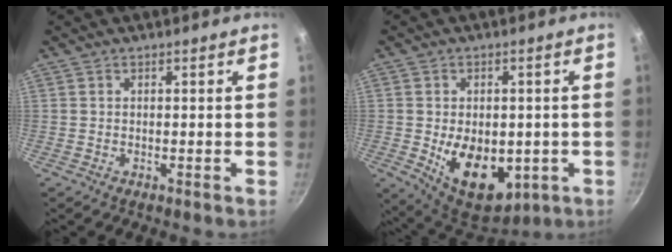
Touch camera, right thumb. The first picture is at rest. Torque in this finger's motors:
{"motor_torque": [-0.26, 0.94, 0.09, -0.02, 0.23]}